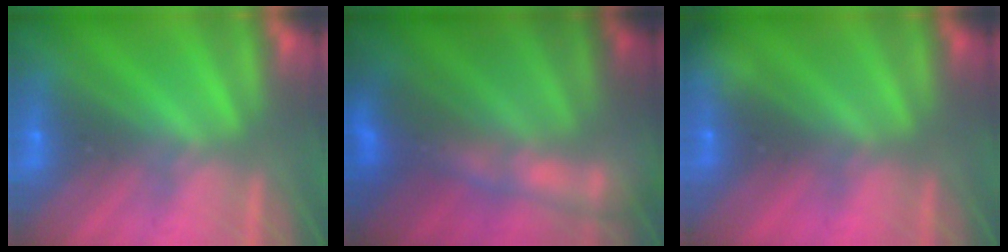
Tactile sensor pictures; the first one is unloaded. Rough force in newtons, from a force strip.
{"total": 8.1}
{"total": 2.3}